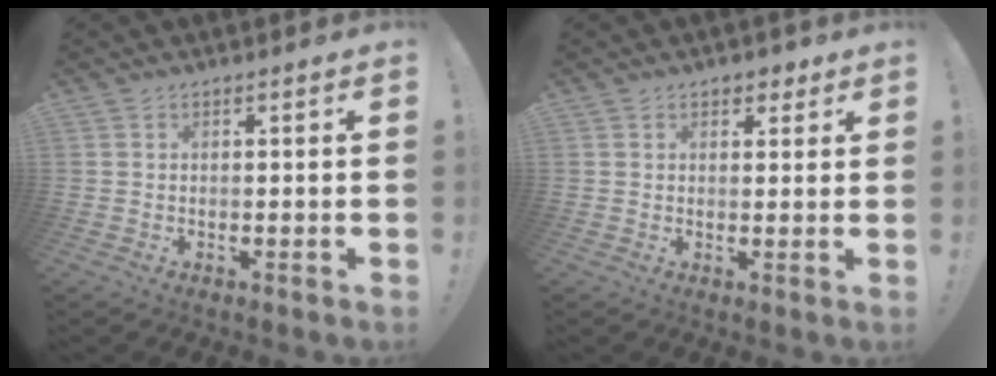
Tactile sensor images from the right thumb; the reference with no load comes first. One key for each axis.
{"total": 2.9, "fx": 1.8, "fy": 2.0, "fz": 1.1, "tx": 0.000, "ty": -0.009, "tz": 0.029}